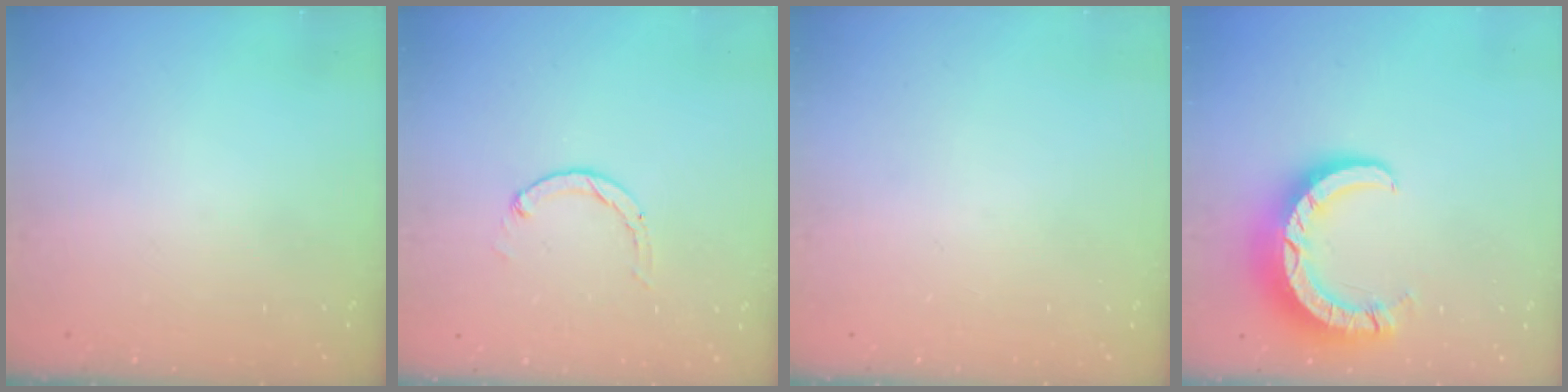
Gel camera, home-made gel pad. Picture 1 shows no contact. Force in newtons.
{"total": 0.0}
{"total": 0.0}
{"total": 9.9, "press": 9.8, "slide": 1.0}